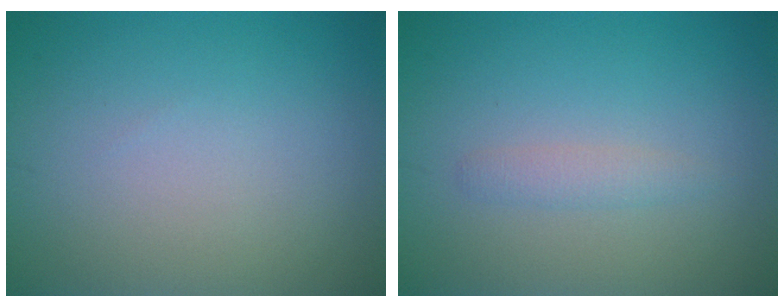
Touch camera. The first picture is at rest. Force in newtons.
{"total": 1.3, "press": 1.3, "slide": 0.1}